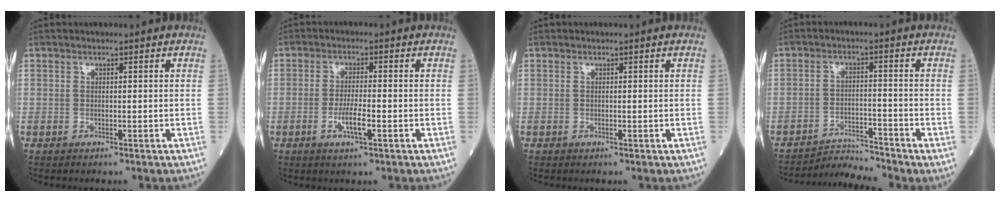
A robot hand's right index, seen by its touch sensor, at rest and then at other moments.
{"total": 4.1, "force": [-1.5, 0.4, 3.8], "torque": [-0.072, -0.004, -0.029]}
{"total": 0.0}
{"total": 4.5, "force": [-4.2, -1.3, -0.7], "torque": [0.008, -0.010, -0.072]}